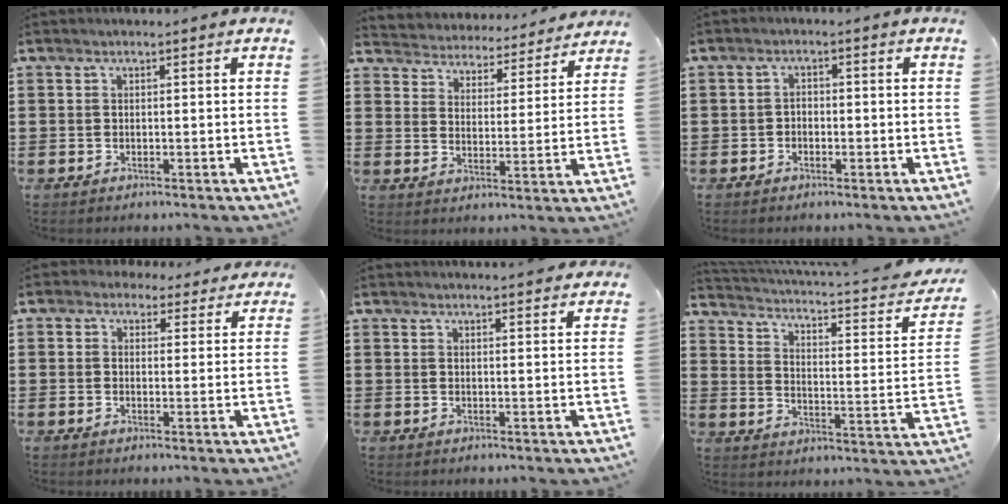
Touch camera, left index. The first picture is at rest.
{"total": 4.2, "force": [4.2, 0.0, -0.7], "torque": [-0.015, -0.042, 0.068]}
{"total": 1.2, "force": [-1.0, 0.7, 0.2], "torque": [-0.007, 0.004, -0.022]}
{"total": 3.2, "force": [2.7, 1.5, 0.6], "torque": [-0.014, -0.004, 0.049]}
{"total": 2.4, "force": [2.4, -0.3, 0.2], "torque": [-0.011, -0.008, 0.046]}
{"total": 2.8, "force": [1.5, 0.4, 2.3], "torque": [-0.051, -0.028, 0.014]}